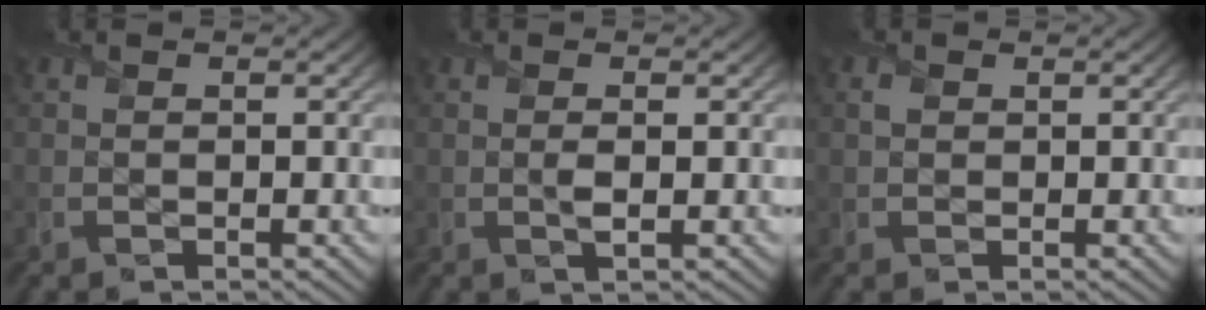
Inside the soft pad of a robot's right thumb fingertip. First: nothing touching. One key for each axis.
{"total": 1.4, "fx": 0.2, "fy": 0.2, "fz": 1.4, "tx": -0.029, "ty": 0.001, "tz": 0.000}
{"total": 1.0, "fx": 0.5, "fy": 0.8, "fz": 0.4, "tx": -0.009, "ty": 0.000, "tz": 0.008}